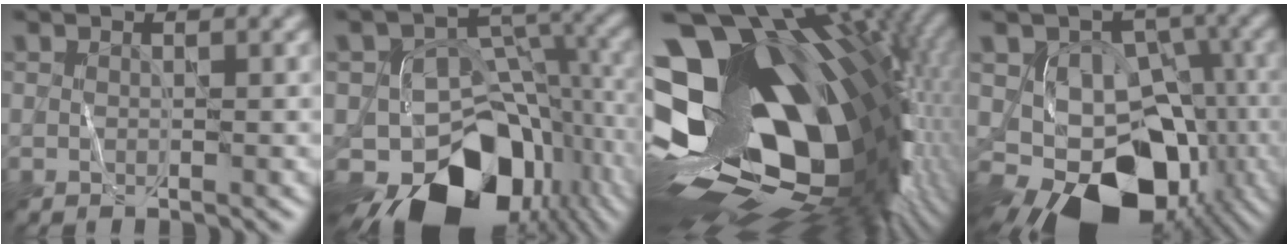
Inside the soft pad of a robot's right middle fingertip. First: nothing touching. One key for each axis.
{"total": 14.3, "fx": -7.9, "fy": 9.0, "fz": 7.8, "tx": -0.123, "ty": -0.021, "tz": -0.115}
{"total": 20.0, "fx": 0.6, "fy": 12.4, "fz": 15.7, "tx": -0.275, "ty": -0.012, "tz": 0.021}
{"total": 12.2, "fx": -5.2, "fy": 8.5, "fz": 7.0, "tx": -0.098, "ty": -0.019, "tz": -0.082}